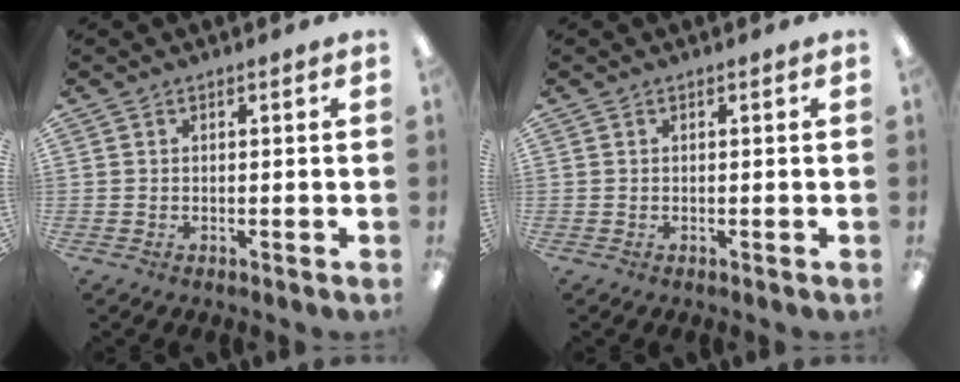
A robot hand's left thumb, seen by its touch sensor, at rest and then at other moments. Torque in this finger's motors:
{"motor_torque": [0.00, 0.00, 0.00, 0.00, 0.00]}